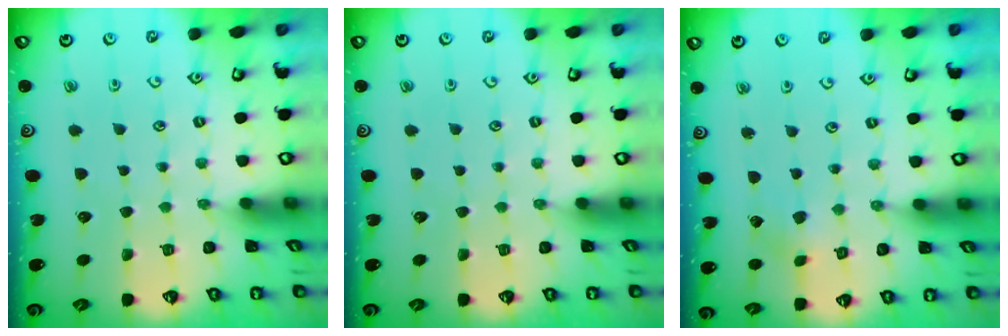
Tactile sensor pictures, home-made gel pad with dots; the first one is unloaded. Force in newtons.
{"total": 0.0}
{"total": 2.1, "press": 2.1, "slide": 0.2}